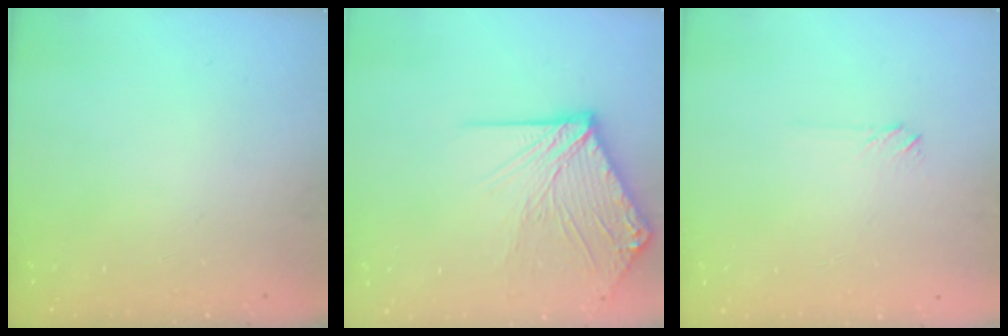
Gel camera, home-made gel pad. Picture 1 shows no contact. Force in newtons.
{"total": 12.5, "press": 12.4, "slide": 1.9}
{"total": 2.0, "press": 2.0, "slide": 0.3}